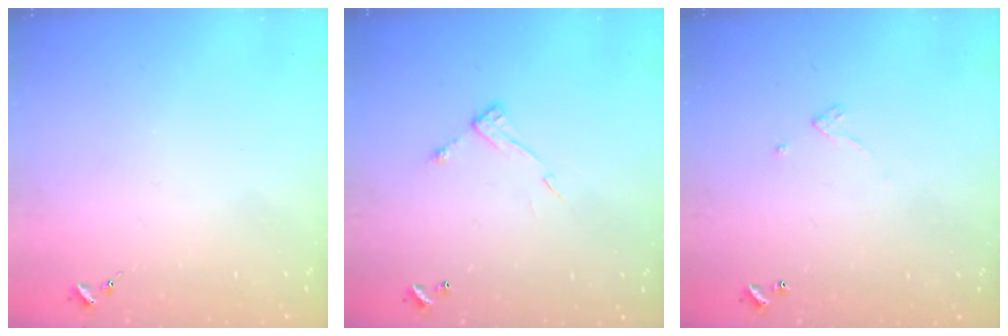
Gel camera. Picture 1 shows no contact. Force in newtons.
{"total": 7.5, "press": 7.5, "slide": 0.2}
{"total": 2.4, "press": 2.4, "slide": 0.2}